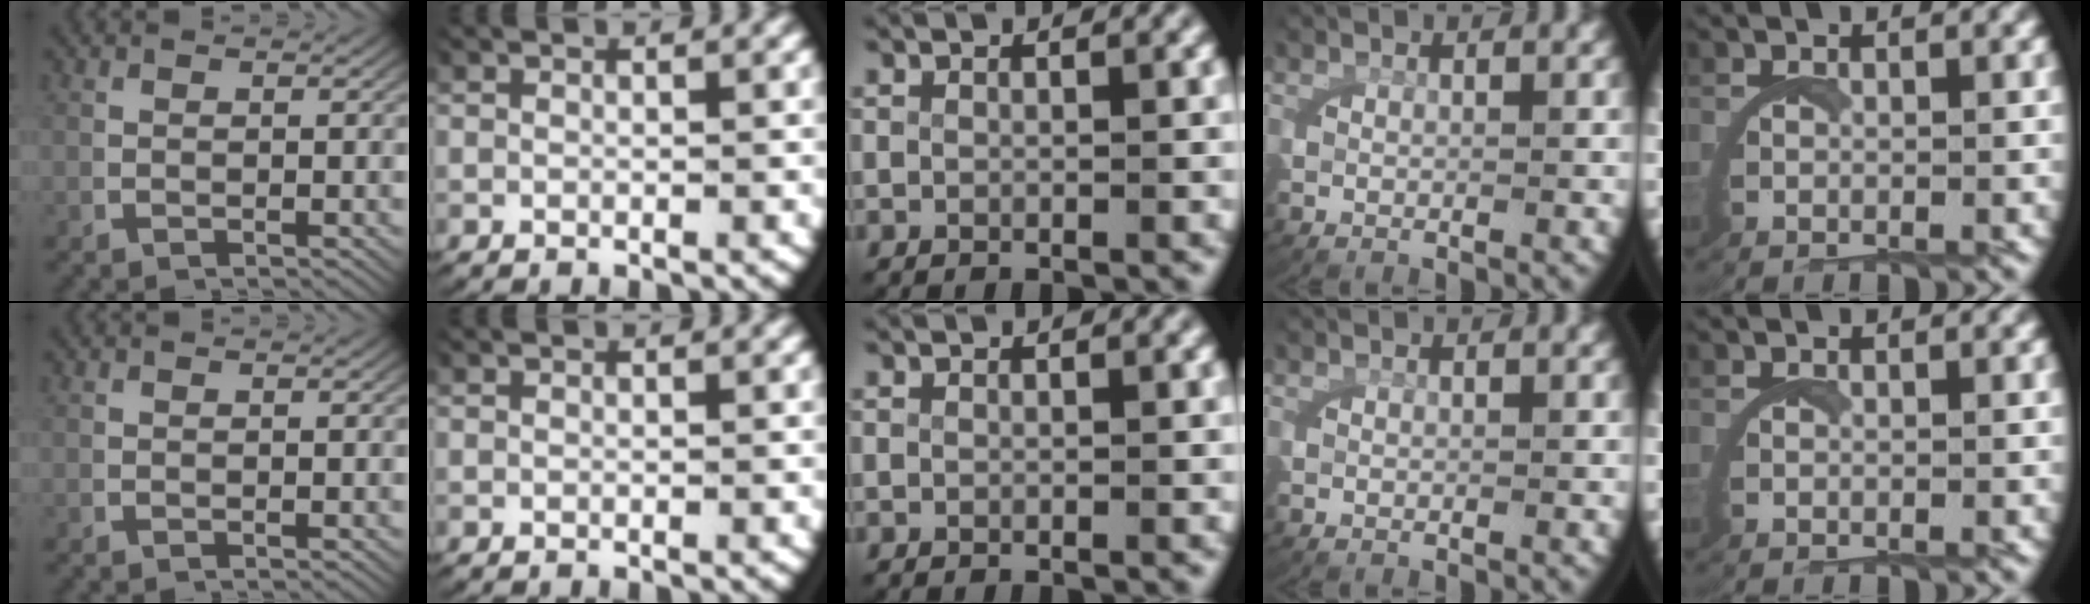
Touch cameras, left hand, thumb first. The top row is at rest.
{}